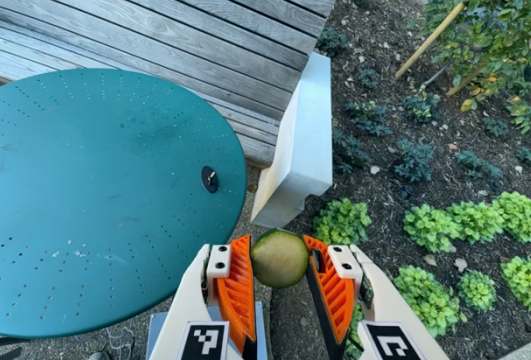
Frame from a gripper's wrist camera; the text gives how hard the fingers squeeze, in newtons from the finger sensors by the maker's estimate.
{"total": 10.8, "left": 10.4, "right": 11.1}